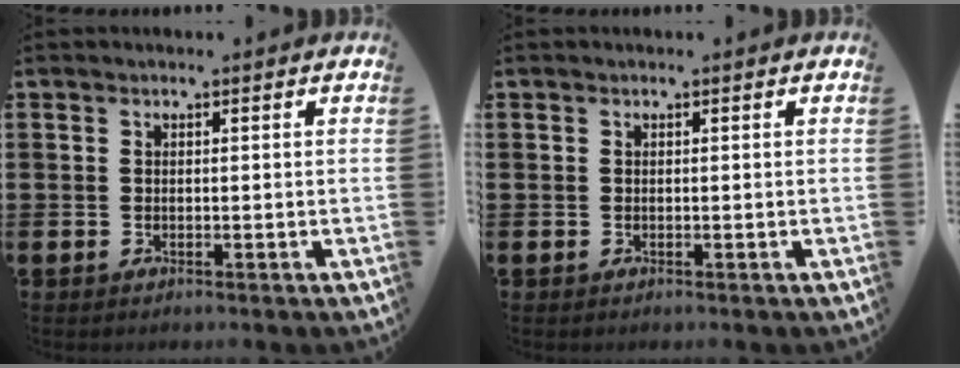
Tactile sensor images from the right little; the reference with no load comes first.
{"total": 0.0}